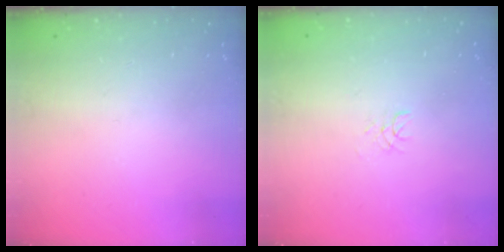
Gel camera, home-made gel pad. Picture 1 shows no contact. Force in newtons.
{"total": 1.7, "press": 1.7, "slide": 0.2}